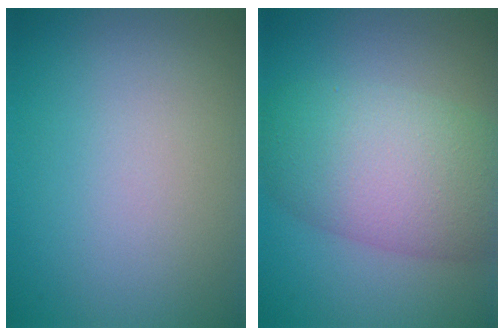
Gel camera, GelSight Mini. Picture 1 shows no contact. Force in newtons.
{"total": 8.6, "press": 8.6, "slide": 0.3}